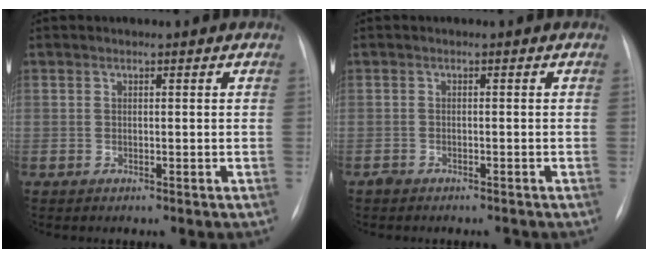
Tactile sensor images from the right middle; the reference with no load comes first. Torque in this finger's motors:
{"motor_torque": [-0.32, -0.21, 0.03, 0.00]}